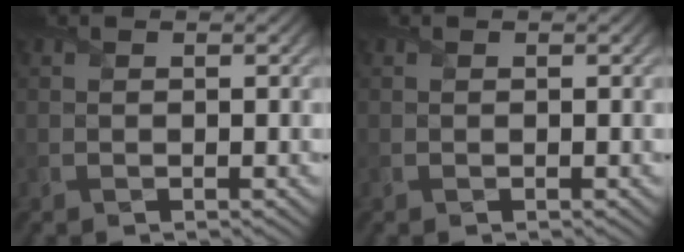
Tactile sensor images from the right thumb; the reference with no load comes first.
{"total": 0.0}